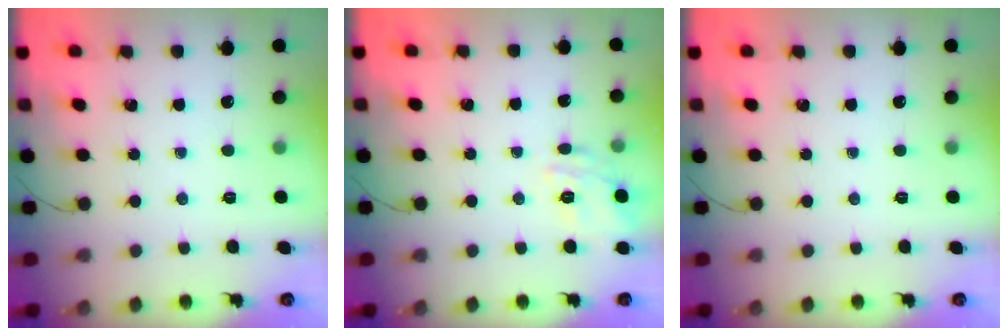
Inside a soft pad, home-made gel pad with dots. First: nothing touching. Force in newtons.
{"total": 12.3, "press": 12.2, "slide": 1.0}
{"total": 0.0}